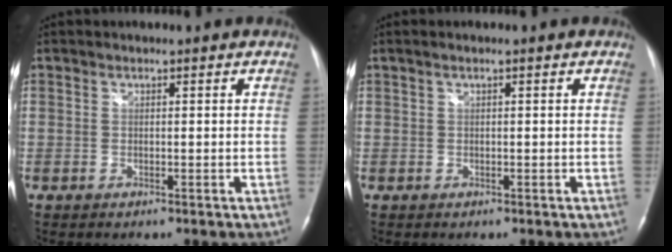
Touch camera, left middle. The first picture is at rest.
{"total": 1.3, "force": [0.6, 0.0, 1.2], "torque": [-0.030, 0.010, 0.010]}